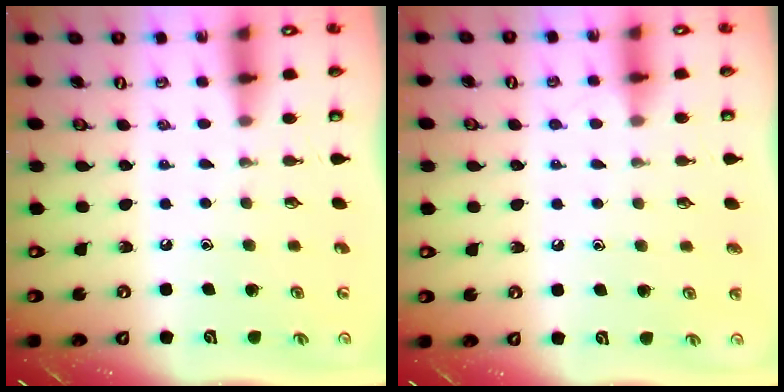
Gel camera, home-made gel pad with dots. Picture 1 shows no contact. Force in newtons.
{"total": 3.0, "press": 3.0, "slide": 0.3}